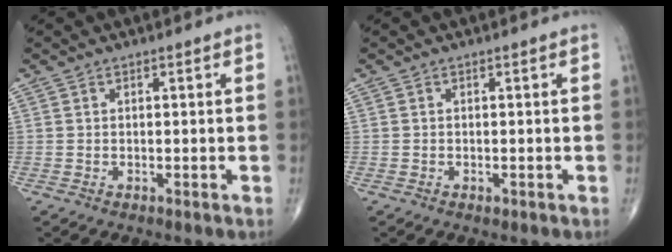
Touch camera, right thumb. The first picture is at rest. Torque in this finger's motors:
{"motor_torque": [0.29, 0.13, 0.21, -0.22, -0.02]}